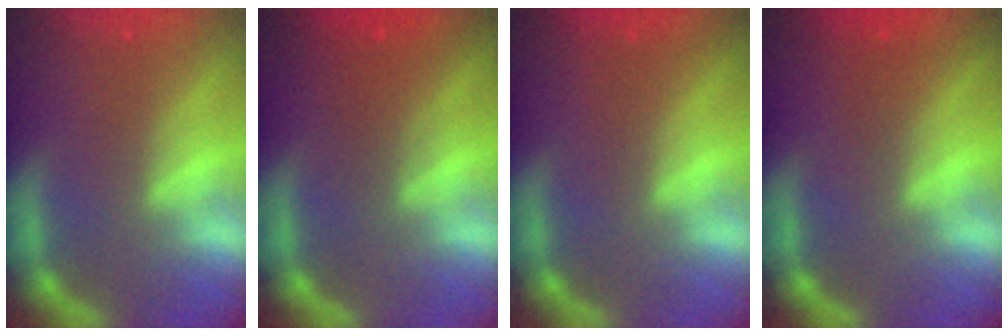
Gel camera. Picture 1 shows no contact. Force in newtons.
{"total": 2.5}
{"total": 0.0}
{"total": 0.9}